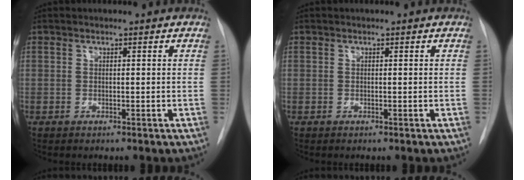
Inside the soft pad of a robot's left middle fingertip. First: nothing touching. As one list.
[{"total": 0.0}]